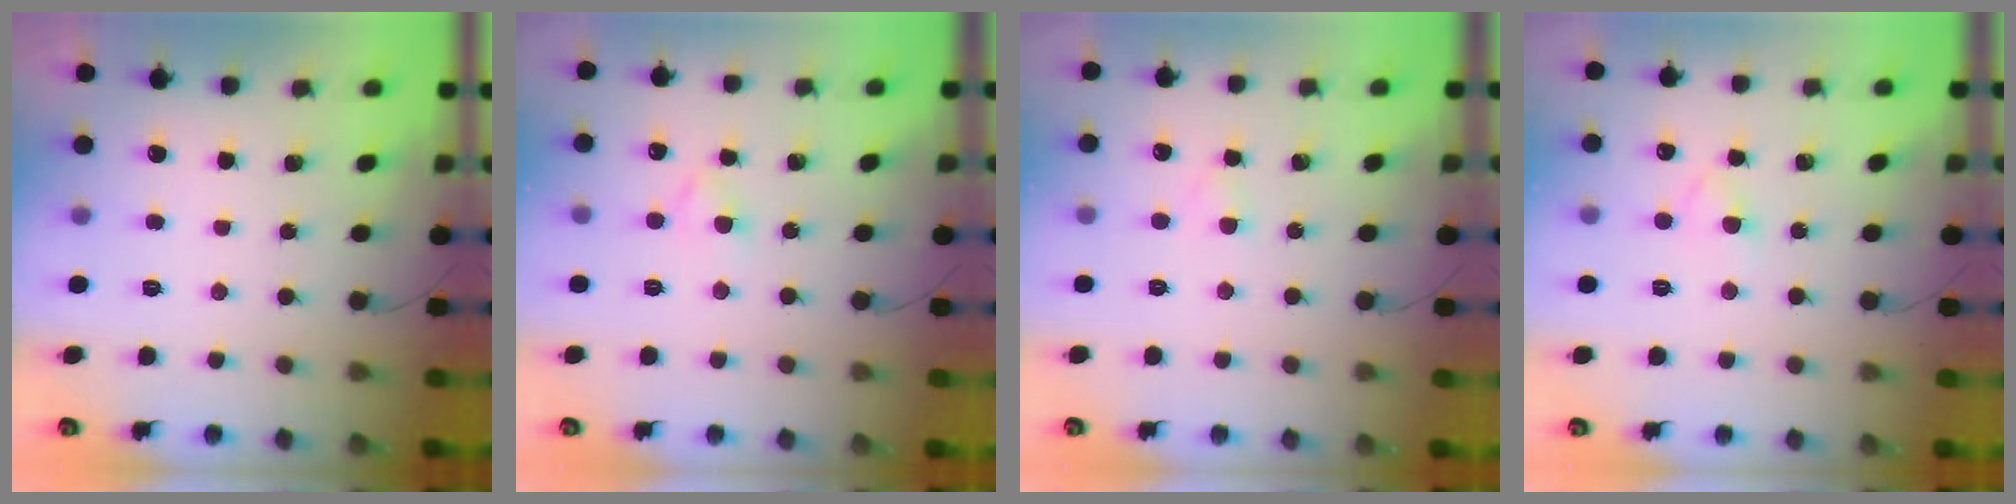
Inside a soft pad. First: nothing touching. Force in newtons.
{"total": 3.0, "press": 2.7, "slide": 1.2}
{"total": 1.8, "press": 1.5, "slide": 0.9}
{"total": 2.9, "press": 2.7, "slide": 1.2}